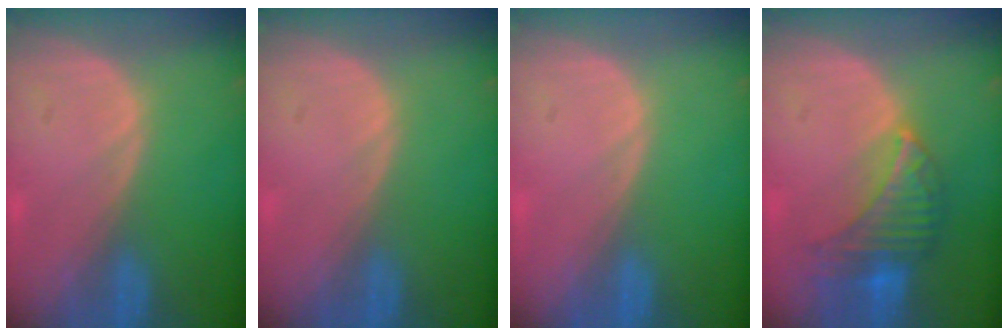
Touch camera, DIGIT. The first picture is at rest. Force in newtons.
{"total": 0.0}
{"total": 0.0}
{"total": 7.4, "press": 6.9, "slide": 2.5}